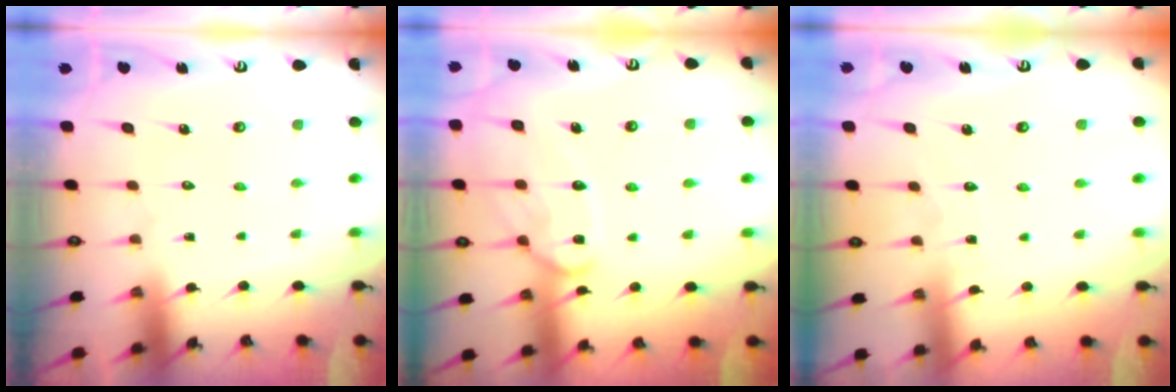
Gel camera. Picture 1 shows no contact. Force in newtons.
{"total": 12.6, "press": 12.6, "slide": 1.0}
{"total": 4.0, "press": 3.9, "slide": 0.4}